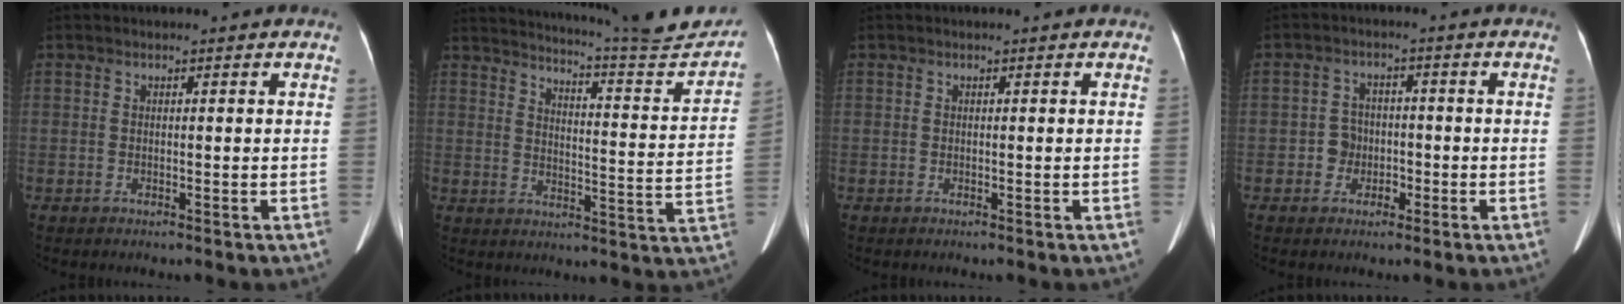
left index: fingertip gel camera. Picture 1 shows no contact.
{"total": 19.5, "force": [18.6, 0.2, 6.0], "torque": [-0.092, -0.066, 0.234]}
{"total": 0.0}
{"total": 3.4, "force": [-1.2, 3.1, 1.0], "torque": [-0.020, 0.010, -0.020]}